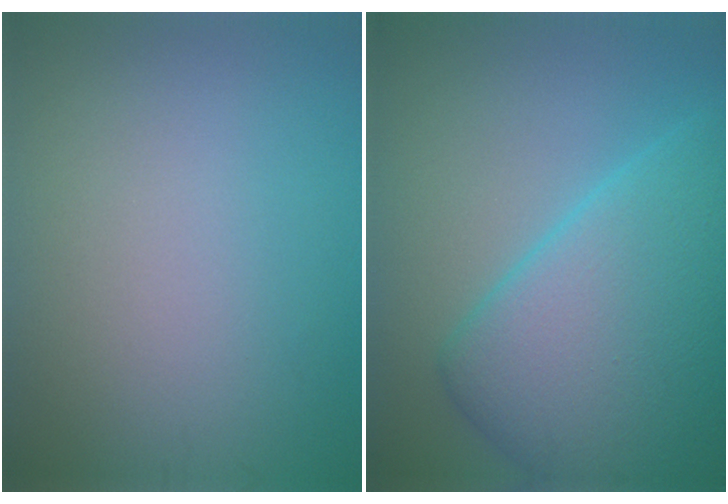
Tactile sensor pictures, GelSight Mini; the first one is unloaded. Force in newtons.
{"total": 10.9, "press": 10.9, "slide": 0.2}